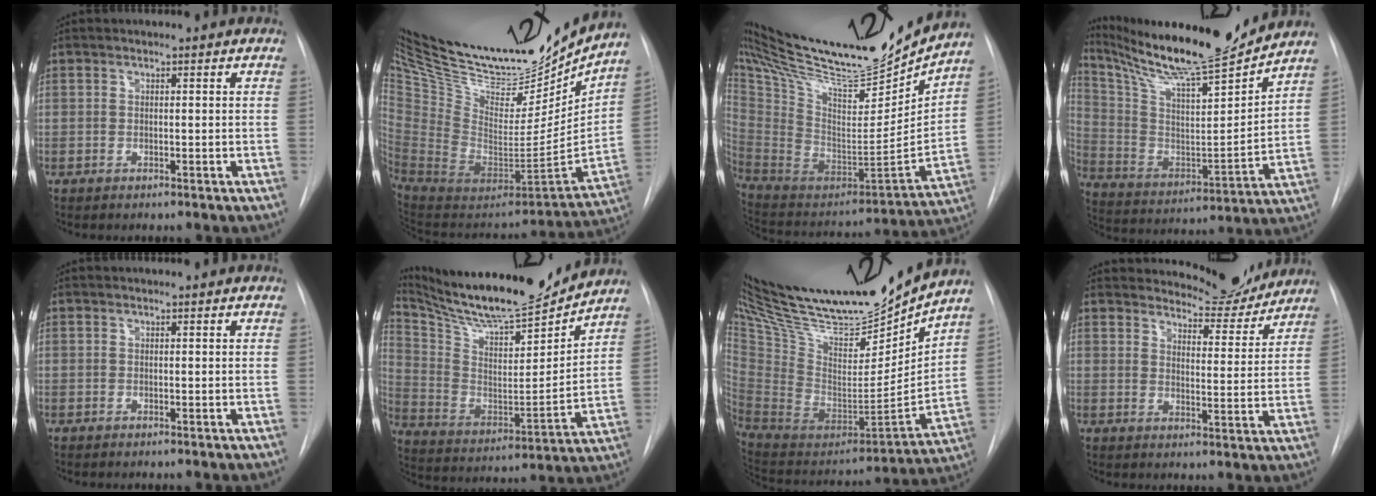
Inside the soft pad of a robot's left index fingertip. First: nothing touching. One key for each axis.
{"total": 34.1, "fx": 29.1, "fy": 9.0, "fz": 15.4, "tx": -0.305, "ty": -0.045, "tz": 0.463}
{"total": 31.6, "fx": 27.6, "fy": 5.5, "fz": 14.4, "tx": -0.273, "ty": -0.056, "tz": 0.438}
{"total": 20.6, "fx": 18.8, "fy": 0.2, "fz": 8.5, "tx": -0.166, "ty": -0.035, "tz": 0.312}
{"total": 0.0}
{"total": 21.5, "fx": 20.0, "fy": 2.2, "fz": 7.6, "tx": -0.156, "ty": -0.032, "tz": 0.327}
{"total": 27.9, "fx": 24.8, "fy": 4.4, "fz": 11.9, "tx": -0.218, "ty": -0.053, "tz": 0.410}
{"total": 8.9, "fx": 8.7, "fy": 1.8, "fz": 0.6, "tx": 0.000, "ty": -0.023, "tz": 0.110}